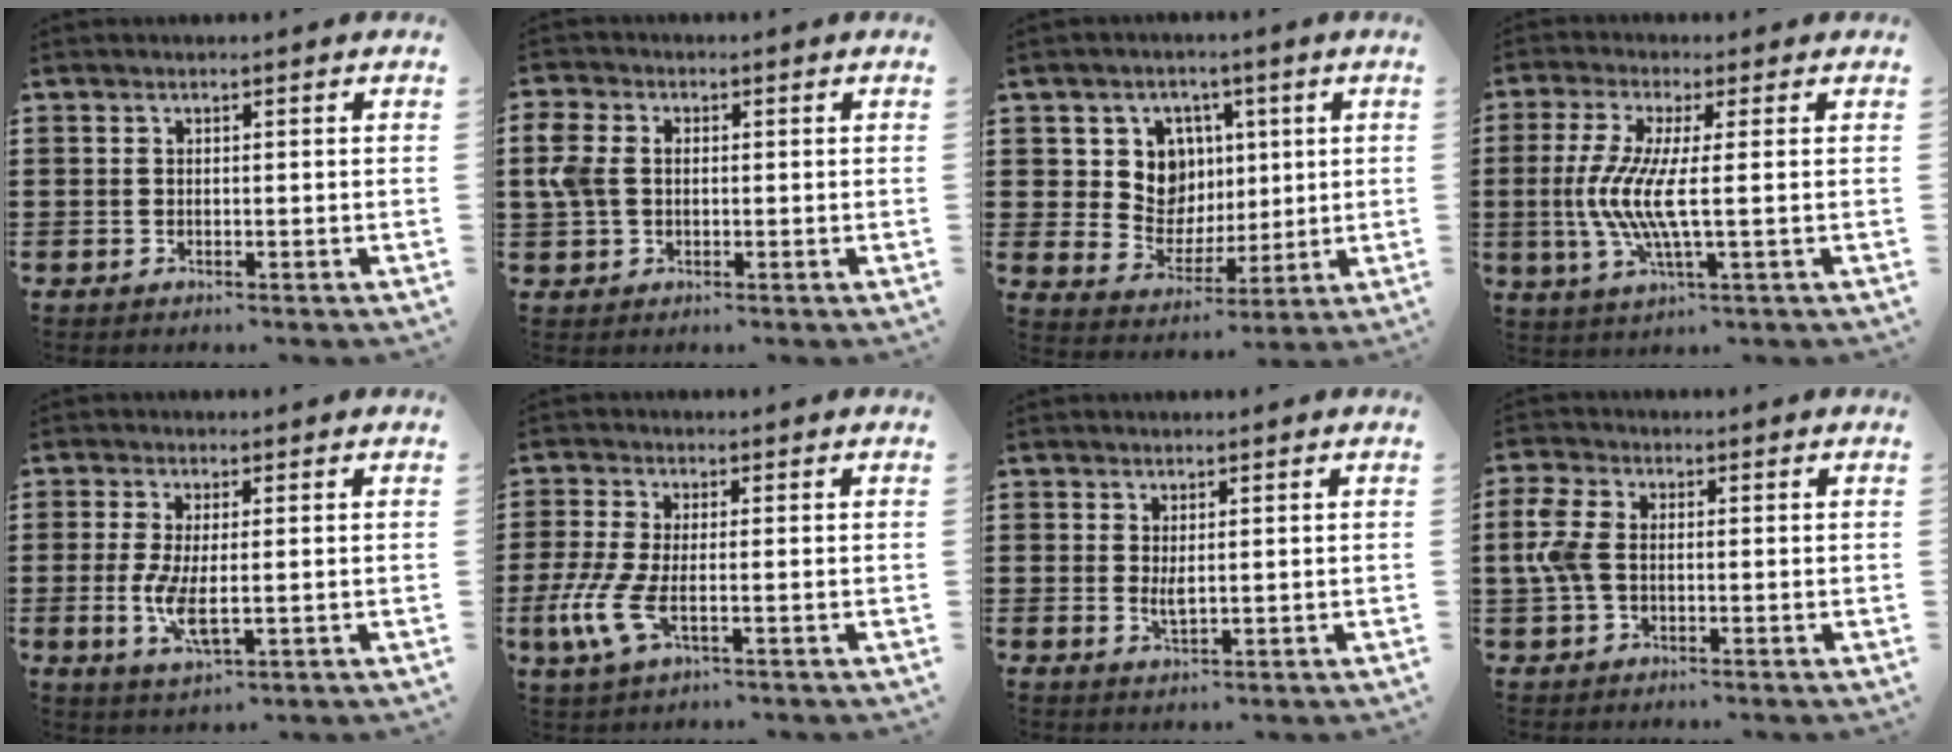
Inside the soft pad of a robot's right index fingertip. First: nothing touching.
{"total": 4.2, "force": [0.4, 3.1, 2.9], "torque": [-0.085, 0.003, 0.000]}
{"total": 8.6, "force": [2.6, 7.8, 2.7], "torque": [-0.079, 0.001, 0.051]}
{"total": 7.9, "force": [-0.3, 0.8, 7.9], "torque": [-0.180, -0.020, -0.017]}
{"total": 5.9, "force": [-0.5, 1.9, 5.6], "torque": [-0.120, -0.007, -0.012]}
{"total": 6.3, "force": [-1.8, 2.2, 5.6], "torque": [-0.140, -0.018, -0.035]}
{"total": 2.1, "force": [0.8, 0.6, 1.8], "torque": [-0.035, 0.000, 0.014]}
{"total": 5.8, "force": [-0.1, 3.5, 4.7], "torque": [-0.133, -0.003, -0.012]}